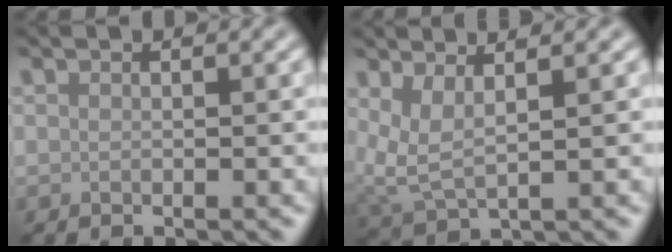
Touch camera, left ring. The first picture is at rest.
{"total": 2.9, "force": [1.6, 0.8, 2.2], "torque": [-0.056, -0.004, 0.035]}